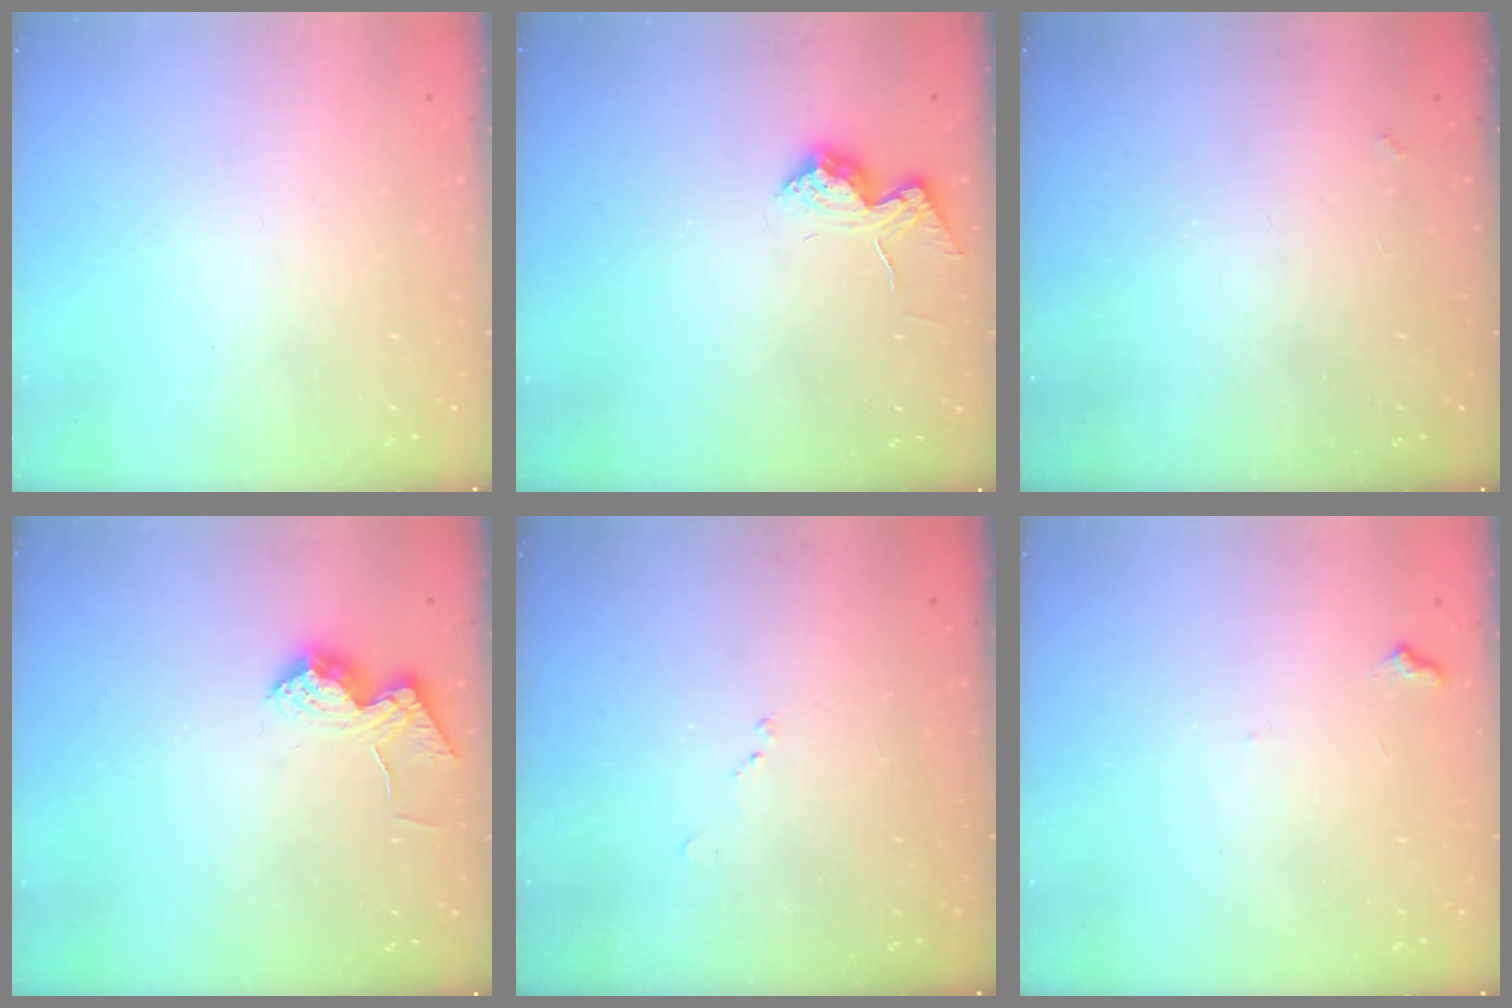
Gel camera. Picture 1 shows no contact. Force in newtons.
{"total": 11.8, "press": 11.8, "slide": 0.5}
{"total": 1.3, "press": 1.3, "slide": 0.4}
{"total": 14.1, "press": 14.1, "slide": 0.6}
{"total": 6.1, "press": 6.1, "slide": 0.7}
{"total": 6.0, "press": 6.0, "slide": 0.6}